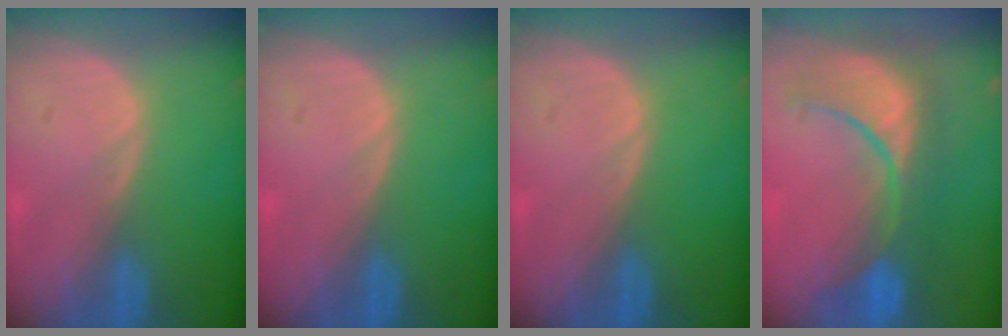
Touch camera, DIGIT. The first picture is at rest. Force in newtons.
{"total": 0.0}
{"total": 0.0}
{"total": 10.0, "press": 9.6, "slide": 2.5}